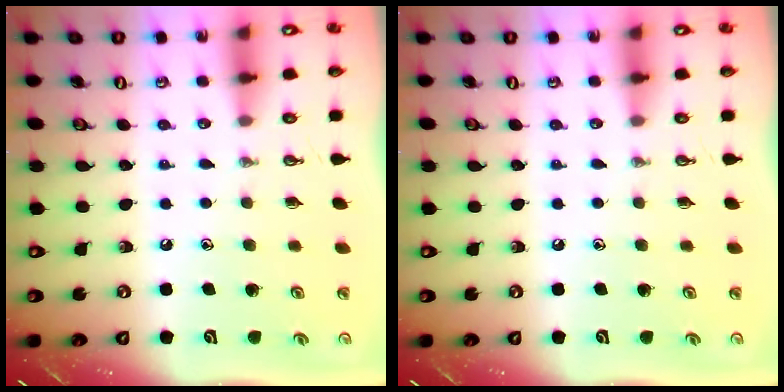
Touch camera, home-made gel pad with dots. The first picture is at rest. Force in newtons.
{"total": 0.0}